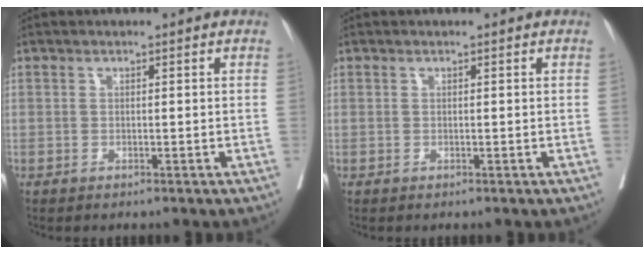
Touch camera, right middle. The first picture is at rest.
{"total": 0.0}